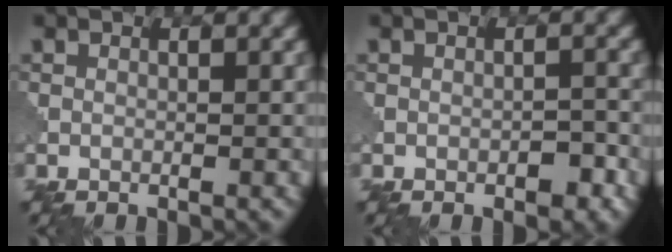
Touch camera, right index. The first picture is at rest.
{"total": 1.7, "force": [-0.8, 0.8, 1.3], "torque": [-0.018, 0.003, -0.012]}